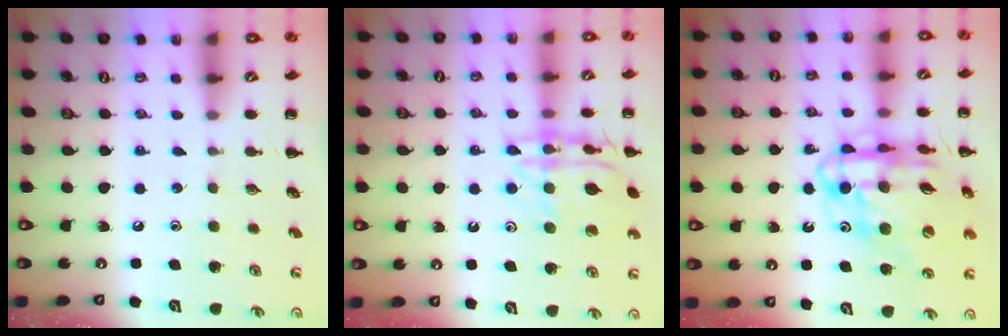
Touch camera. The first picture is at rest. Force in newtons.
{"total": 14.6, "press": 14.5, "slide": 1.4}
{"total": 18.2, "press": 17.7, "slide": 4.5}